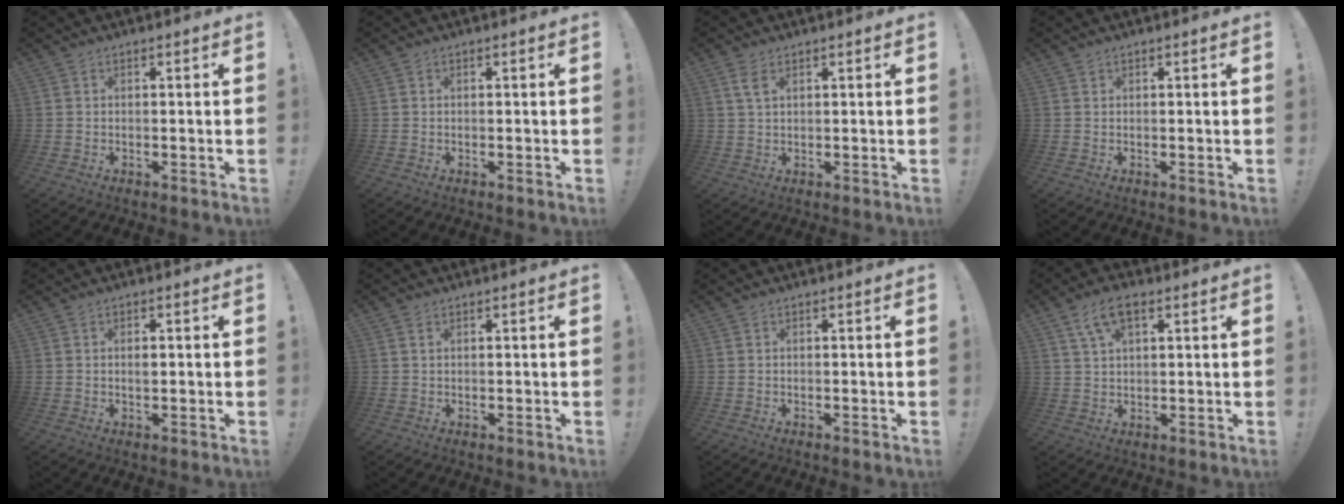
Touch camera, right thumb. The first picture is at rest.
{"total": 0.0}
{"total": 3.5, "force": [1.7, 1.5, 2.7], "torque": [-0.057, 0.001, 0.031]}
{"total": 0.5, "force": [0.4, 0.3, 0.0], "torque": [0.003, -0.001, 0.007]}
{"total": 1.5, "force": [0.2, 0.9, 1.2], "torque": [-0.015, 0.002, 0.000]}
{"total": 1.0, "force": [0.5, 0.4, 0.8], "torque": [-0.016, 0.003, 0.008]}
{"total": 0.0}
{"total": 7.7, "force": [3.7, 3.8, 5.6], "torque": [-0.094, 0.000, 0.070]}